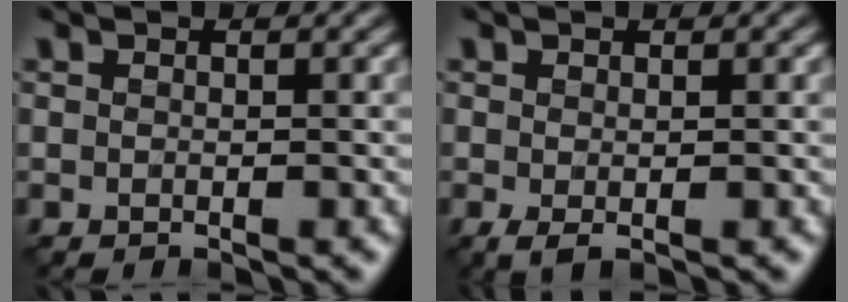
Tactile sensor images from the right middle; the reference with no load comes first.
{"total": 1.0, "force": [-0.3, 0.3, 0.9], "torque": [-0.025, -0.002, -0.004]}